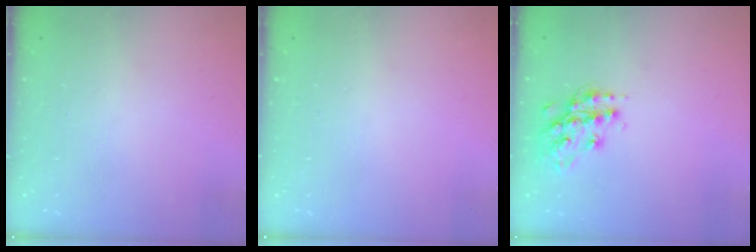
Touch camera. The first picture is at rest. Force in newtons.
{"total": 0.0}
{"total": 14.4, "press": 14.4, "slide": 0.7}